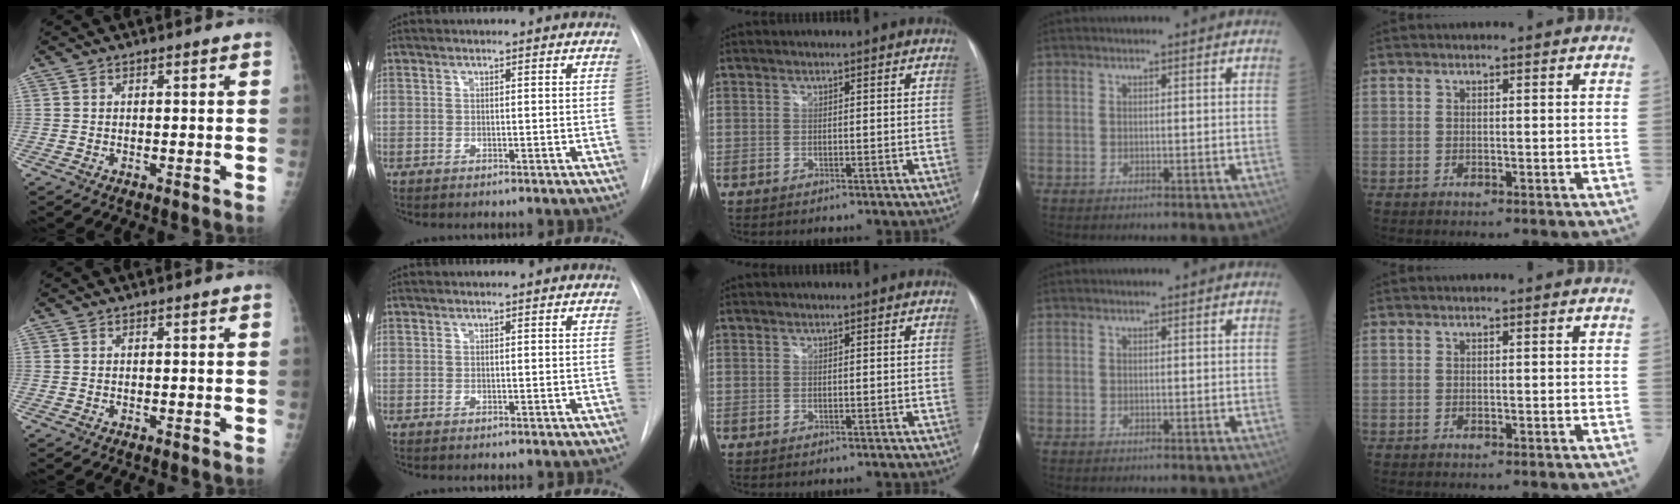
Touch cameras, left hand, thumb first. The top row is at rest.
{}